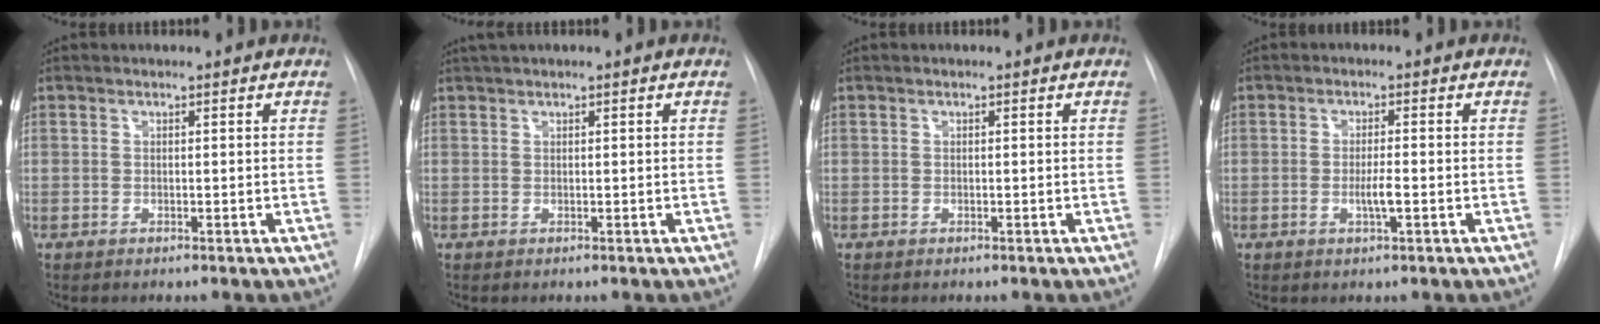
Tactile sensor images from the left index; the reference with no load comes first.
{"total": 1.5, "force": [1.0, 0.0, 1.1], "torque": [-0.022, 0.020, 0.021]}
{"total": 0.0}
{"total": 2.7, "force": [-0.8, 0.1, 2.6], "torque": [-0.050, -0.002, -0.014]}